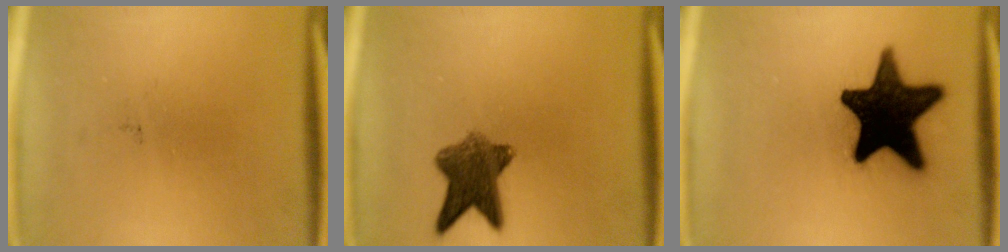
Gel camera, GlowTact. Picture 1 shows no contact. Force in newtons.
{"total": 7.6}
{"total": 19.2}